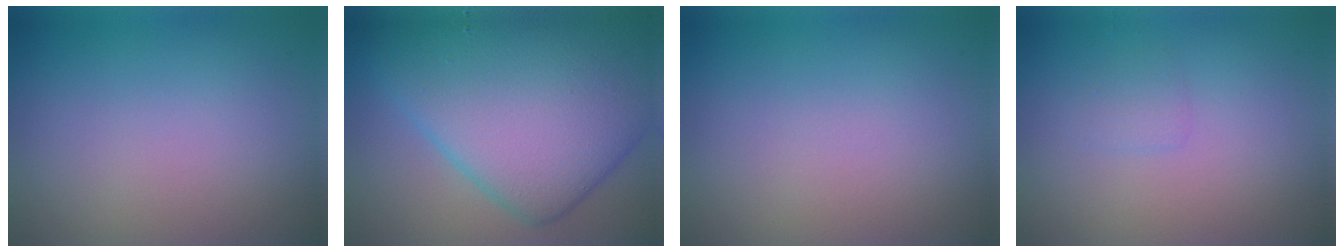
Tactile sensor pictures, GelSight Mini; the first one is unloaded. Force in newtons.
{"total": 14.1, "press": 14.1, "slide": 0.2}
{"total": 0.0}
{"total": 1.0, "press": 1.0, "slide": 0.0}